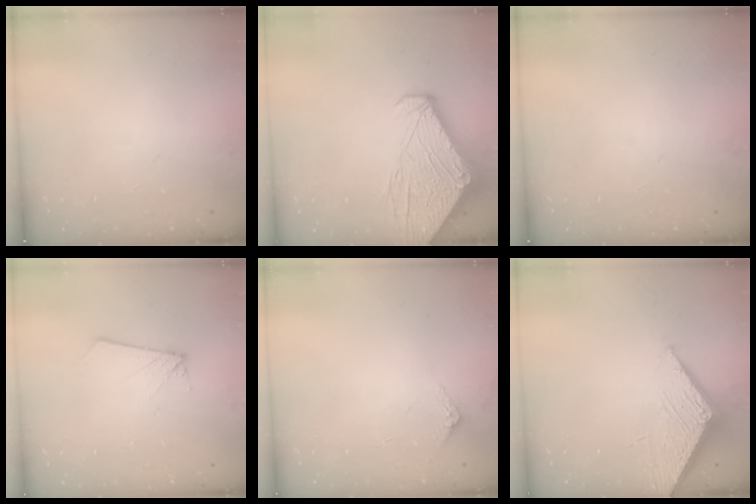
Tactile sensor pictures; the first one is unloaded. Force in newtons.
{"total": 9.6, "press": 9.6, "slide": 1.1}
{"total": 0.0}
{"total": 1.7, "press": 1.7, "slide": 0.1}
{"total": 2.9, "press": 2.9, "slide": 0.2}
{"total": 6.1, "press": 6.1, "slide": 0.5}